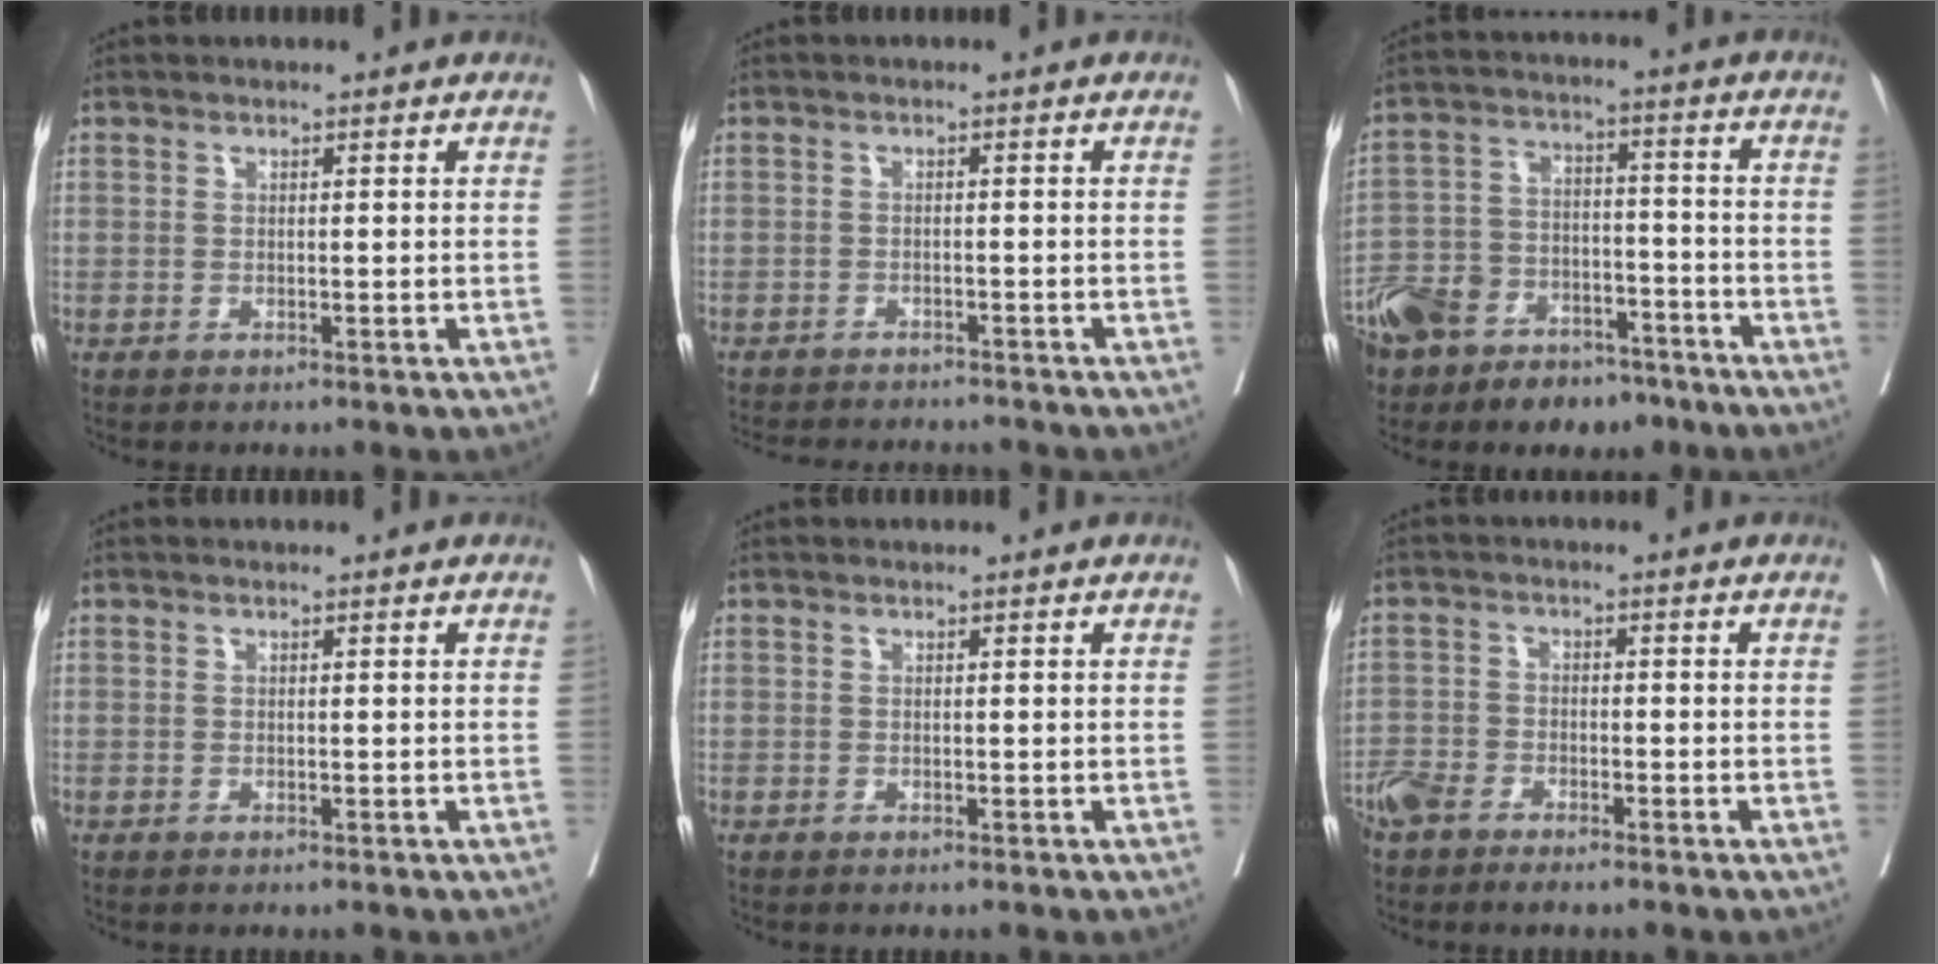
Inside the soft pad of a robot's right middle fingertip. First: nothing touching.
{"total": 9.1, "force": [-8.6, 1.5, 2.5], "torque": [-0.044, -0.004, -0.111]}
{"total": 20.3, "force": [-14.5, 10.6, 9.6], "torque": [-0.237, -0.004, -0.239]}
{"total": 0.0}
{"total": 0.0}
{"total": 5.0, "force": [-4.1, 1.6, 2.4], "torque": [-0.046, 0.001, -0.079]}